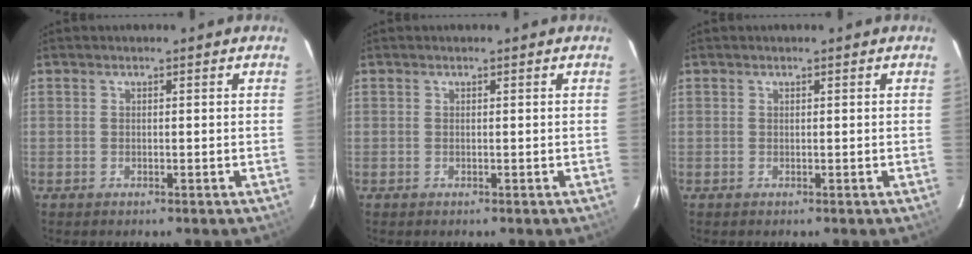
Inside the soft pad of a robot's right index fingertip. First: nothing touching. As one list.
[{"total": 0.0}, {"total": 0.0}]